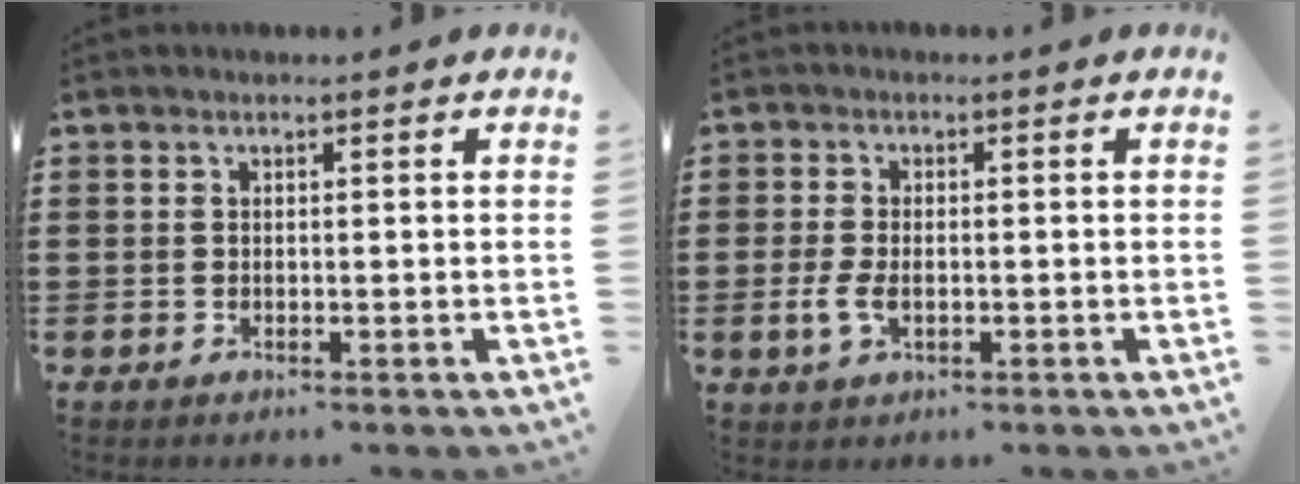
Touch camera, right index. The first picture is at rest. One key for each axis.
{"total": 3.2, "fx": -0.9, "fy": 1.8, "fz": 2.4, "tx": -0.059, "ty": -0.006, "tz": -0.019}